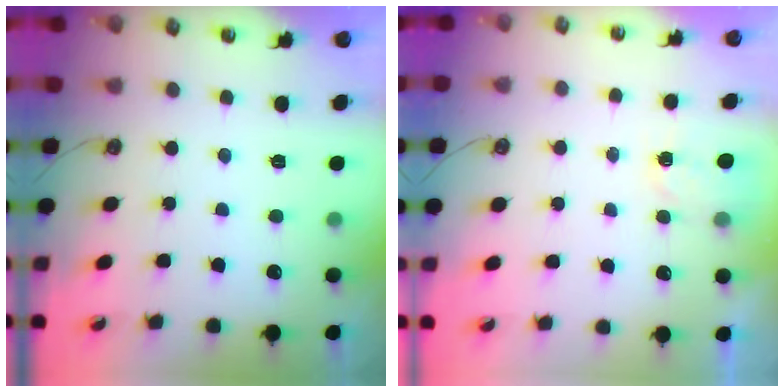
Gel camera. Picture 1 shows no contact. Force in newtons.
{"total": 2.0, "press": 2.0, "slide": 0.4}